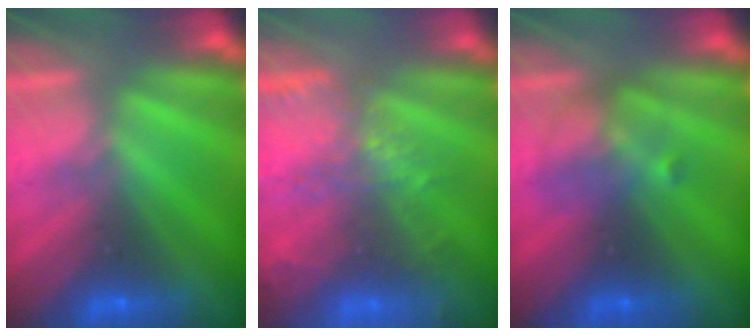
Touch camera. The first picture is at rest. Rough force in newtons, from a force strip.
{"total": 7.9}
{"total": 2.4}